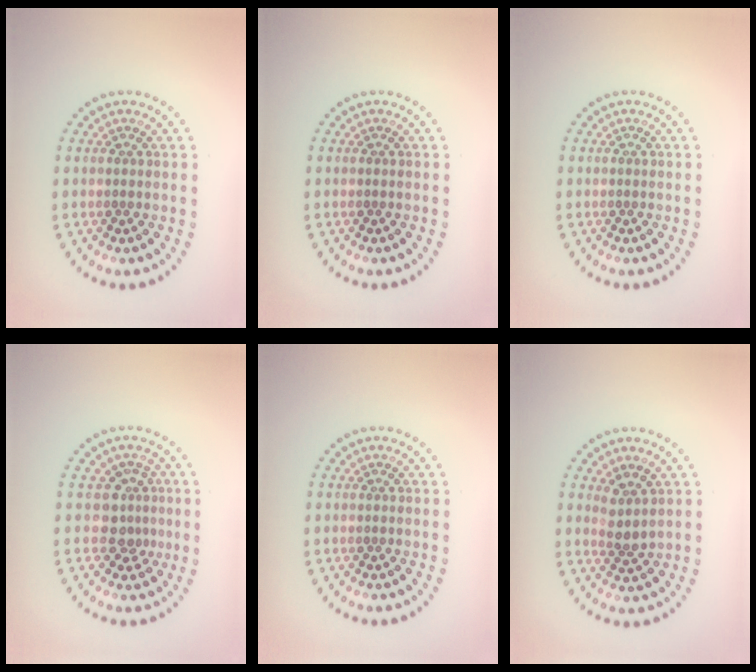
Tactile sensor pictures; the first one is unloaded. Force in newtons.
{"total": 0.0}
{"total": 0.0}
{"total": 2.6, "press": 1.9, "slide": 1.8}
{"total": 0.0}
{"total": 2.0, "press": 1.7, "slide": 1.1}